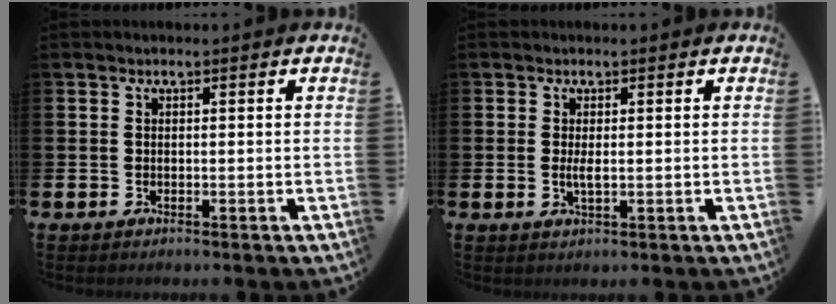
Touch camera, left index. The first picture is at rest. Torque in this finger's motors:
{"motor_torque": [0.51, -0.10, 0.02, 0.07]}